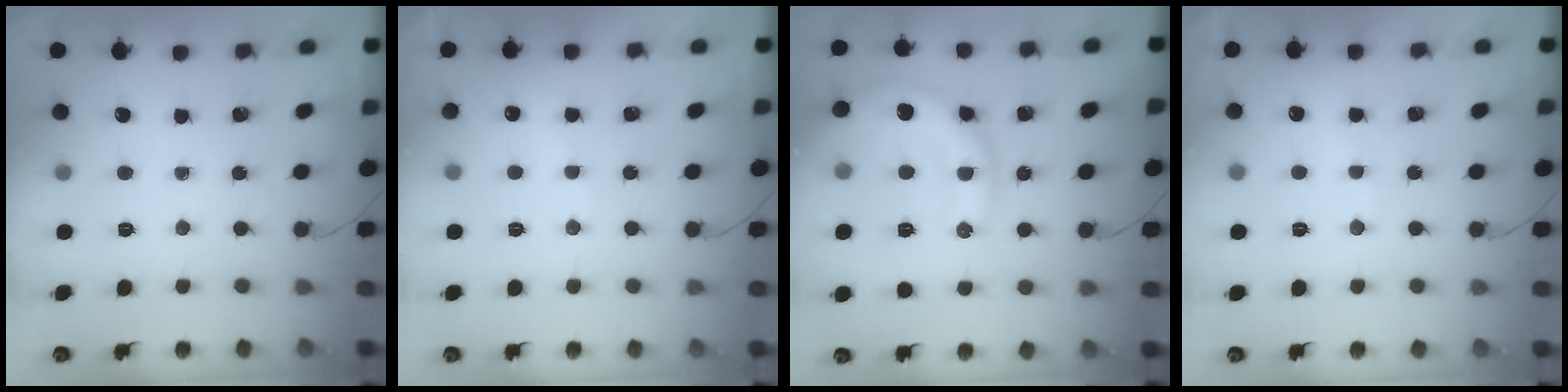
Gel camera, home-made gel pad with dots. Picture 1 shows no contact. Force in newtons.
{"total": 5.7, "press": 5.7, "slide": 0.9}
{"total": 12.2, "press": 12.2, "slide": 0.6}
{"total": 4.6, "press": 4.5, "slide": 0.7}